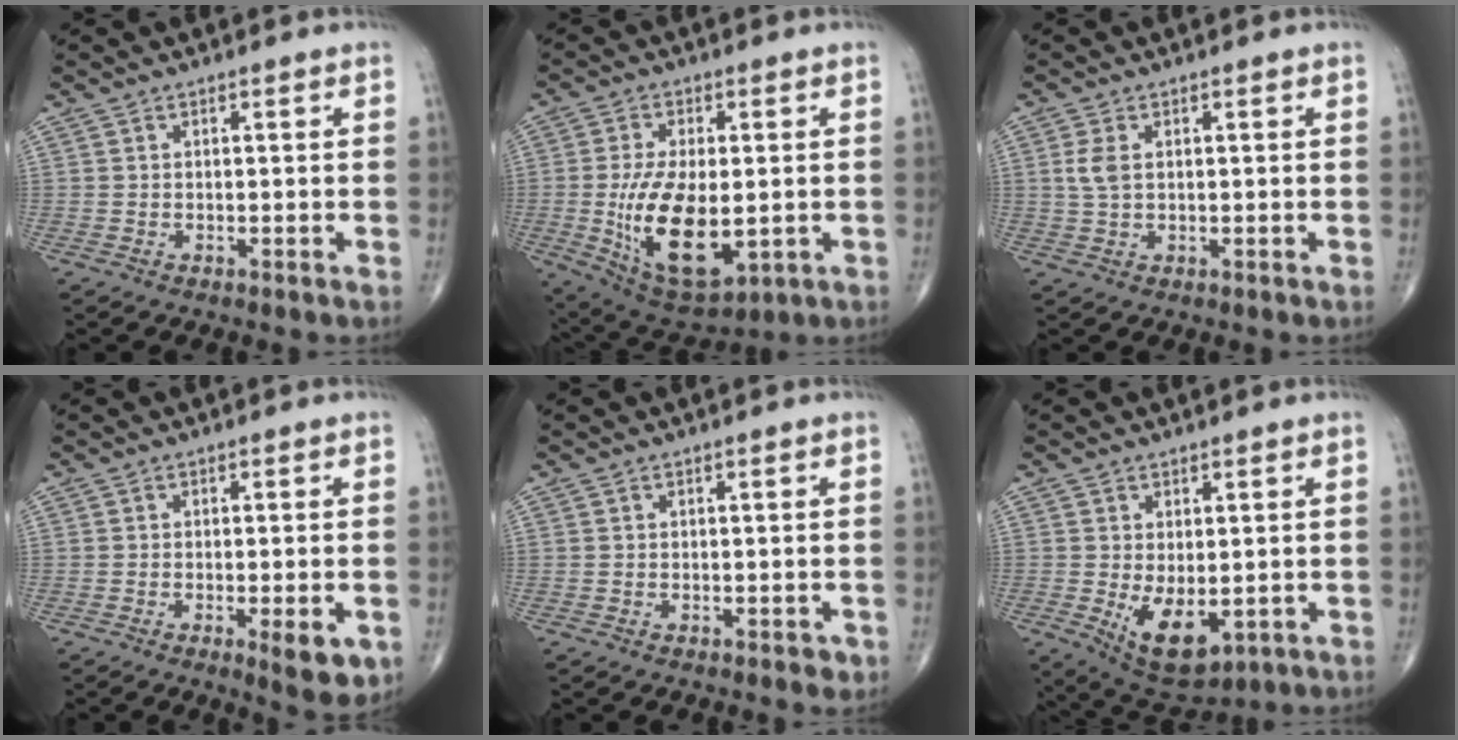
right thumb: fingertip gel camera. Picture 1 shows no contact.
{"total": 16.4, "force": [-2.1, 8.1, 14.1], "torque": [-0.250, -0.017, -0.016]}
{"total": 3.2, "force": [0.7, 1.8, 2.6], "torque": [-0.064, 0.001, 0.016]}
{"total": 6.1, "force": [-2.1, 1.8, 5.5], "torque": [-0.065, -0.007, -0.023]}
{"total": 1.3, "force": [-0.6, 0.7, 0.9], "torque": [-0.008, 0.001, -0.007]}
{"total": 9.0, "force": [-1.6, 4.8, 7.4], "torque": [-0.107, -0.015, -0.006]}